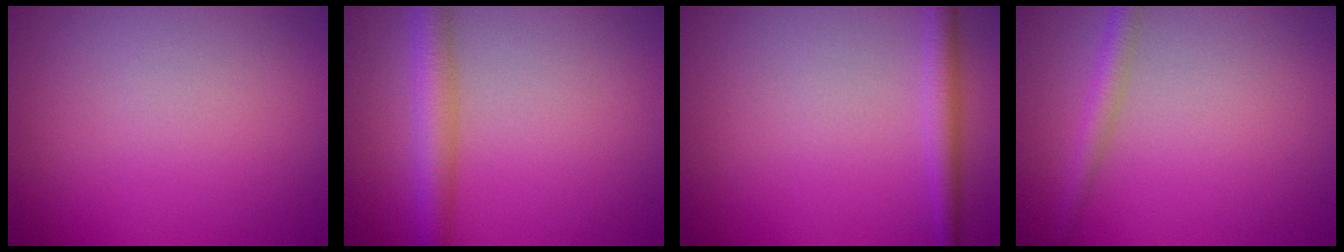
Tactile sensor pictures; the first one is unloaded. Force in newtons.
{"total": 3.8, "press": 3.8, "slide": 0.1}
{"total": 2.2, "press": 2.2, "slide": 0.1}
{"total": 2.1, "press": 2.1, "slide": 0.1}